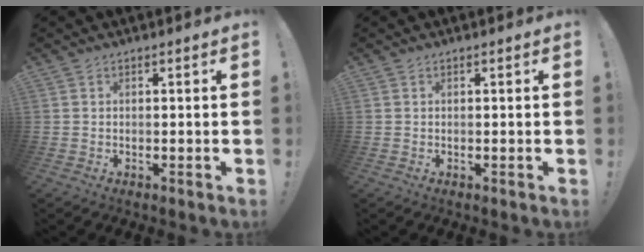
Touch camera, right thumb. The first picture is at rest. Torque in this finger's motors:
{"motor_torque": [0.02, 0.00, -0.08, 0.10, 0.04]}